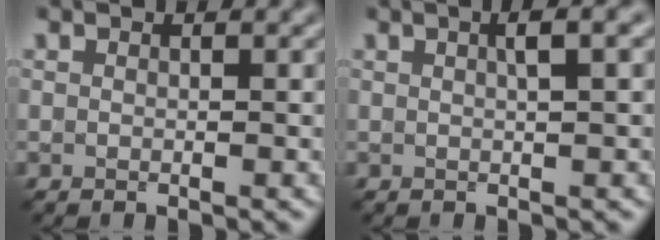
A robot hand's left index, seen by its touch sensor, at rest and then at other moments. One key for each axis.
{"total": 2.7, "fx": 0.9, "fy": 0.7, "fz": 2.4, "tx": -0.026, "ty": 0.013, "tz": 0.008}